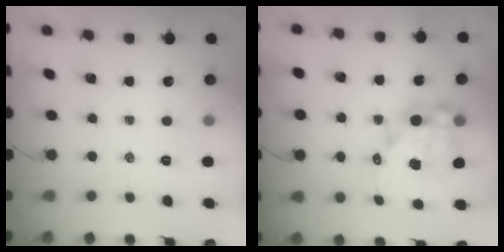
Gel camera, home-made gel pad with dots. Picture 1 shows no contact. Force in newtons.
{"total": 12.3, "press": 12.0, "slide": 3.0}